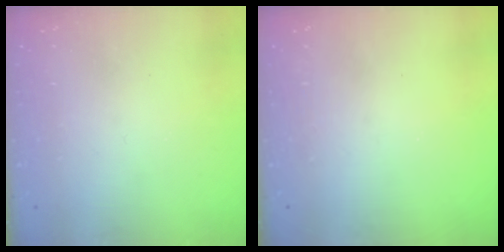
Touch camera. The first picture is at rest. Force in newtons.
{"total": 0.0}